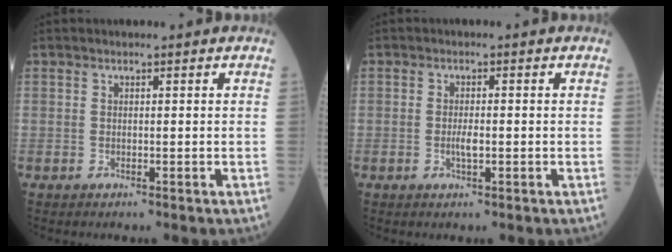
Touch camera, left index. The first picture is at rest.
{"total": 1.8, "force": [-0.6, 0.4, 1.7], "torque": [-0.034, -0.003, -0.010]}